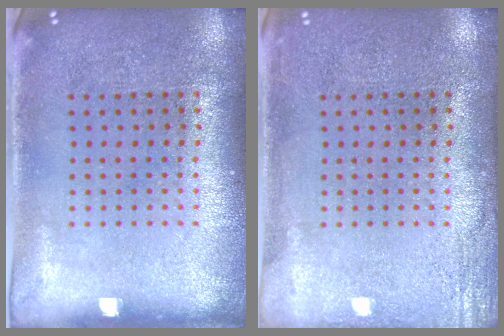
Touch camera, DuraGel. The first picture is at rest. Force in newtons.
{"total": 1.9, "press": 1.9, "slide": 0.2}